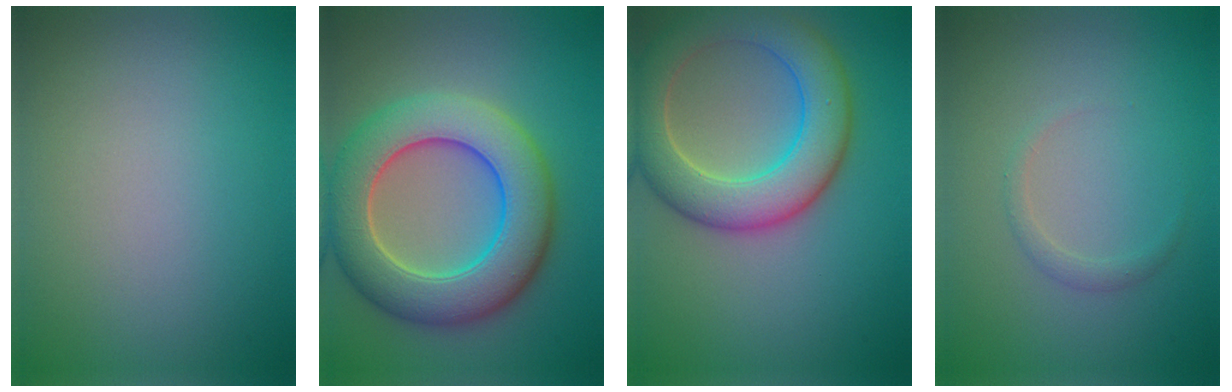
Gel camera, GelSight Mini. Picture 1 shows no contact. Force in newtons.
{"total": 9.6, "press": 9.6, "slide": 0.4}
{"total": 7.7, "press": 7.7, "slide": 0.9}
{"total": 1.0, "press": 1.0, "slide": 0.1}